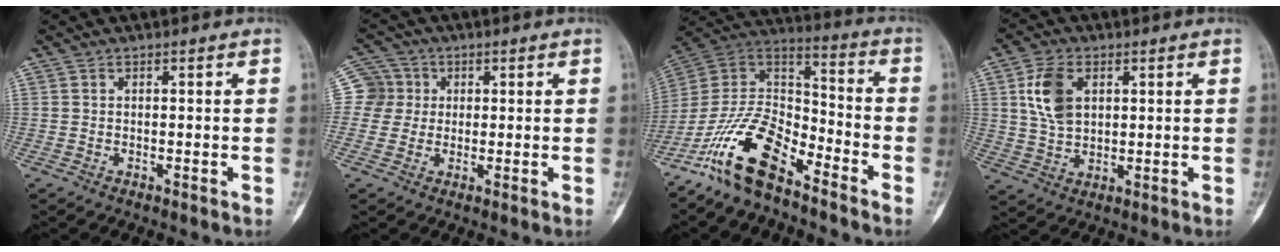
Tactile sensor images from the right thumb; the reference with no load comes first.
{"total": 5.7, "force": [0.7, 5.7, 0.2], "torque": [0.027, 0.009, 0.005]}
{"total": 16.2, "force": [-10.9, 6.6, 10.0], "torque": [-0.170, 0.083, -0.211]}
{"total": 8.7, "force": [2.6, 5.5, 6.3], "torque": [-0.118, -0.005, 0.055]}